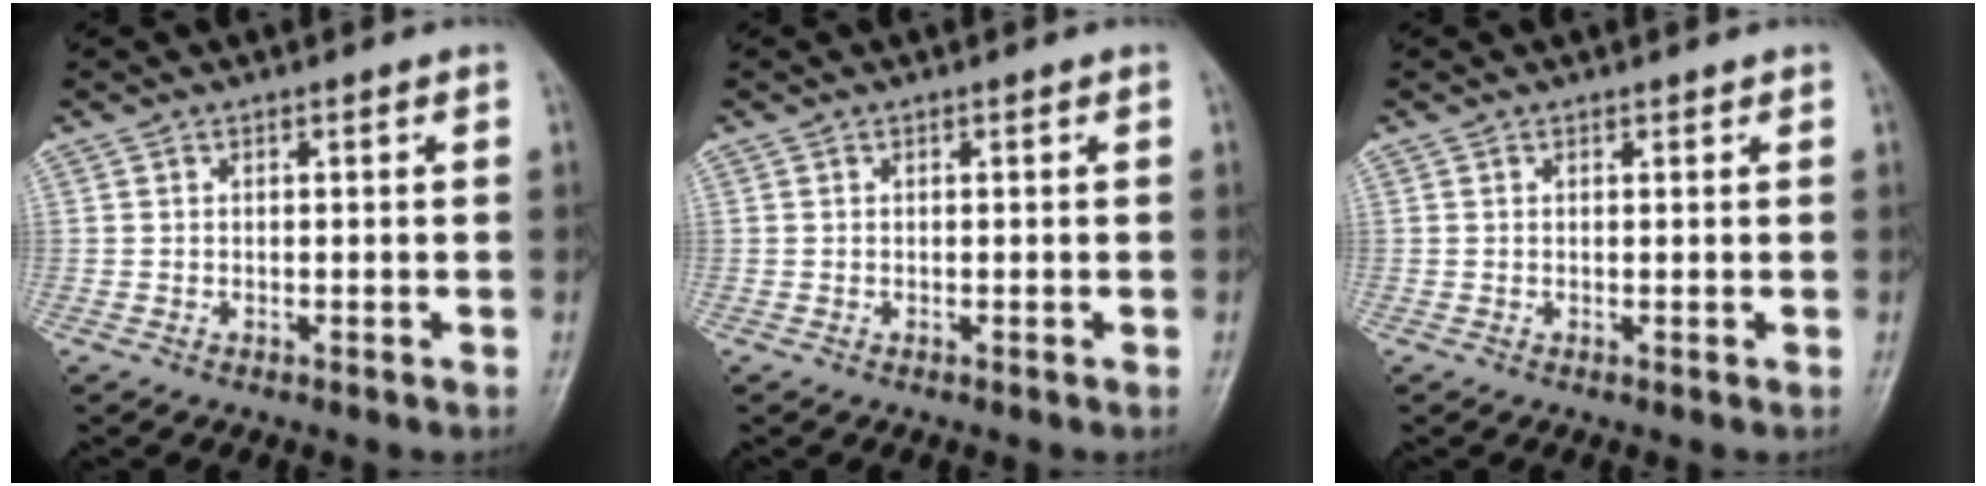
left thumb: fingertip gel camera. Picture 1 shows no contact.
{"total": 0.0}
{"total": 0.5, "force": [0.5, 0.2, 0.0], "torque": [-0.004, -0.004, 0.006]}